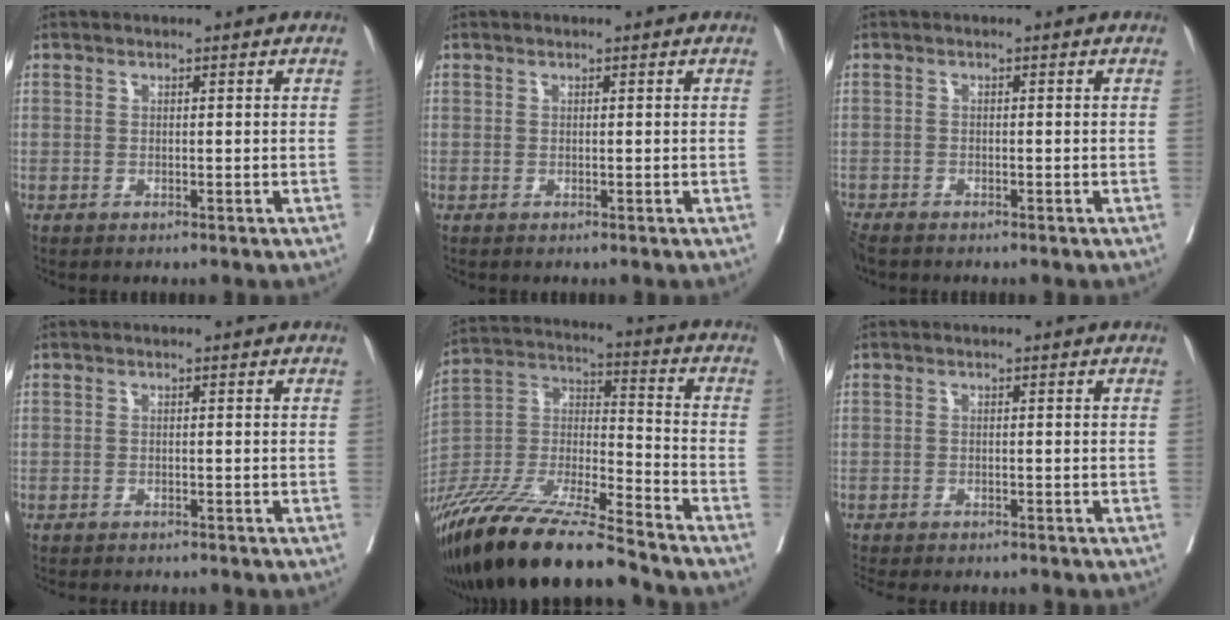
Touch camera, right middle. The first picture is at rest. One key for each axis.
{"total": 0.0}
{"total": 3.1, "fx": -2.8, "fy": 0.7, "fz": 1.1, "tx": -0.025, "ty": -0.011, "tz": -0.054}
{"total": 5.5, "fx": -5.0, "fy": 1.1, "fz": 2.0, "tx": -0.023, "ty": -0.004, "tz": -0.067}
{"total": 22.8, "fx": -18.7, "fy": 2.0, "fz": 12.9, "tx": -0.268, "ty": -0.039, "tz": -0.348}
{"total": 8.7, "fx": -7.8, "fy": 1.9, "fz": 3.5, "tx": -0.050, "ty": -0.009, "tz": -0.105}